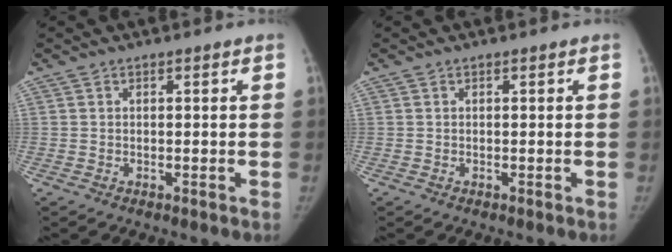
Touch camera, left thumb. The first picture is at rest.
{"total": 0.0}